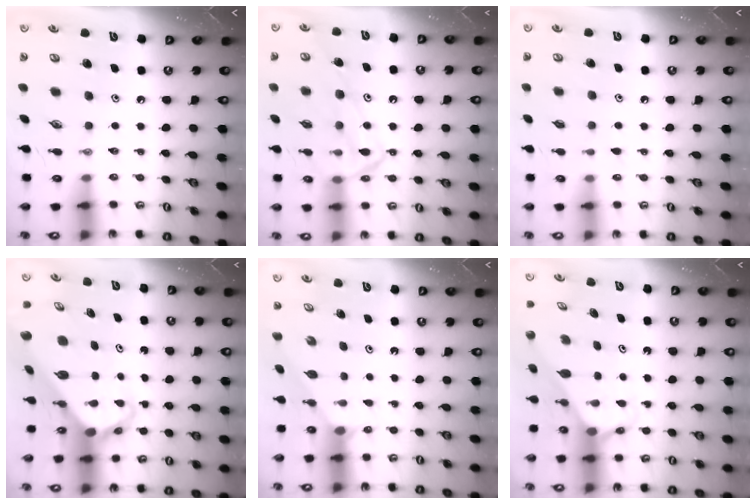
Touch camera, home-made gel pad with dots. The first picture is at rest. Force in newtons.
{"total": 15.8, "press": 15.8, "slide": 1.1}
{"total": 5.6, "press": 5.6, "slide": 0.5}
{"total": 4.4, "press": 4.4, "slide": 0.3}
{"total": 1.4, "press": 1.4, "slide": 0.1}
{"total": 2.7, "press": 2.7, "slide": 0.2}